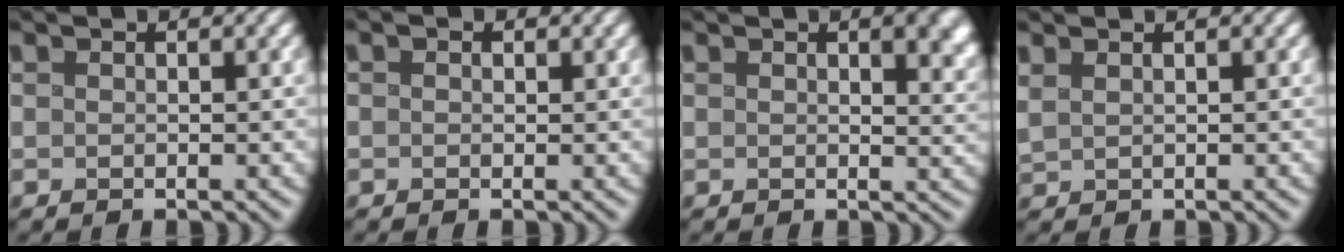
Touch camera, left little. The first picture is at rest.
{"total": 0.6, "force": [-0.1, 0.6, 0.3], "torque": [-0.003, 0.002, -0.008]}
{"total": 5.4, "force": [2.3, 3.1, 3.8], "torque": [-0.059, -0.013, 0.047]}
{"total": 1.1, "force": [0.7, 0.4, 0.7], "torque": [-0.021, 0.006, 0.017]}